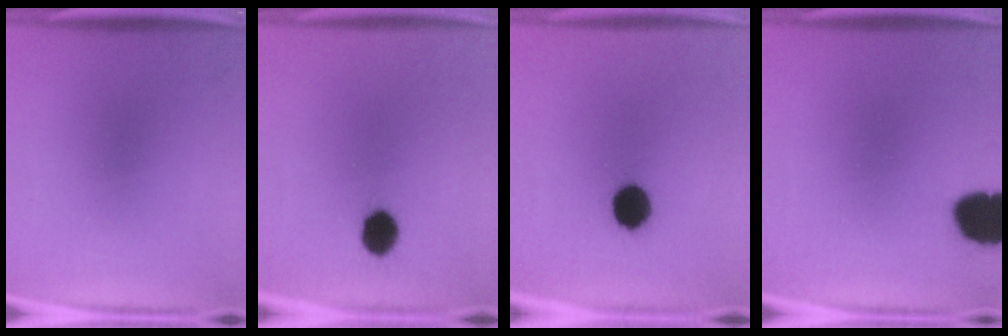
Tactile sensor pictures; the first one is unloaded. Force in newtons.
{"total": 5.7}
{"total": 8.4}
{"total": 10.4}